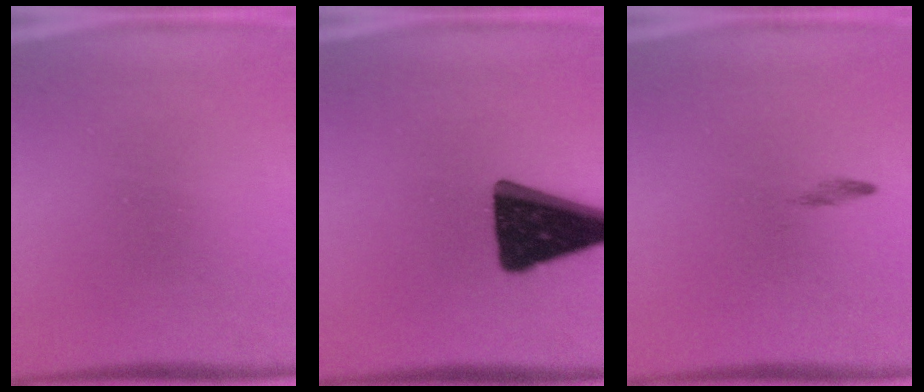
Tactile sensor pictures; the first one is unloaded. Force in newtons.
{"total": 18.4}
{"total": 0.7}